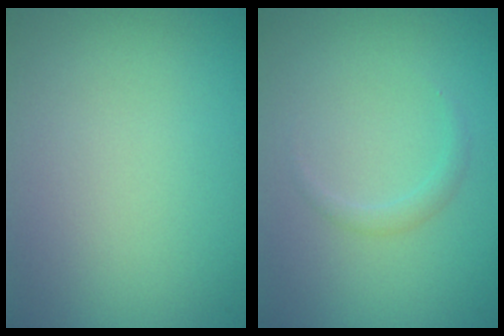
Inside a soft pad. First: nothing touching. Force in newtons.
{"total": 0.9, "press": 0.9, "slide": 0.0}